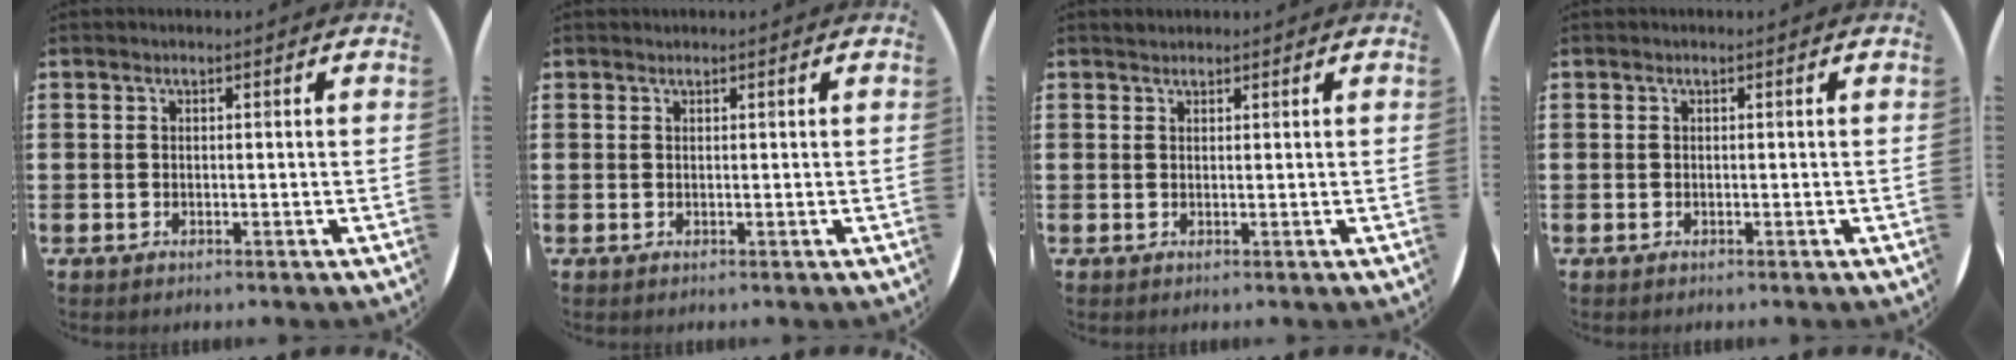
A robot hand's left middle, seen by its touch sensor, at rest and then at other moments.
{"total": 0.0}
{"total": 0.8, "force": [0.8, 0.2, 0.0], "torque": [-0.001, 0.001, 0.015]}
{"total": 0.0}